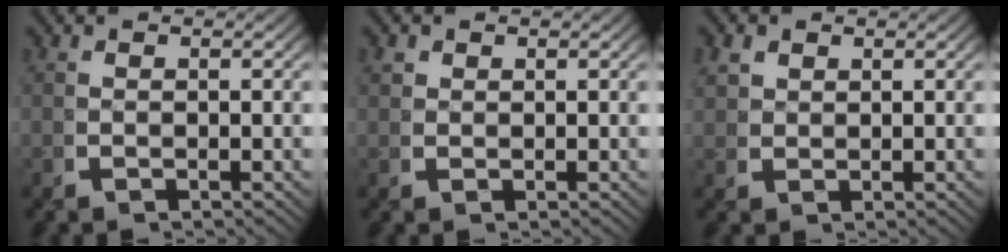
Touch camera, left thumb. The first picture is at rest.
{"total": 1.1, "force": [0.8, 0.7, 0.2], "torque": [-0.005, -0.004, 0.021]}
{"total": 1.9, "force": [1.5, 1.1, 0.6], "torque": [-0.012, -0.001, 0.035]}